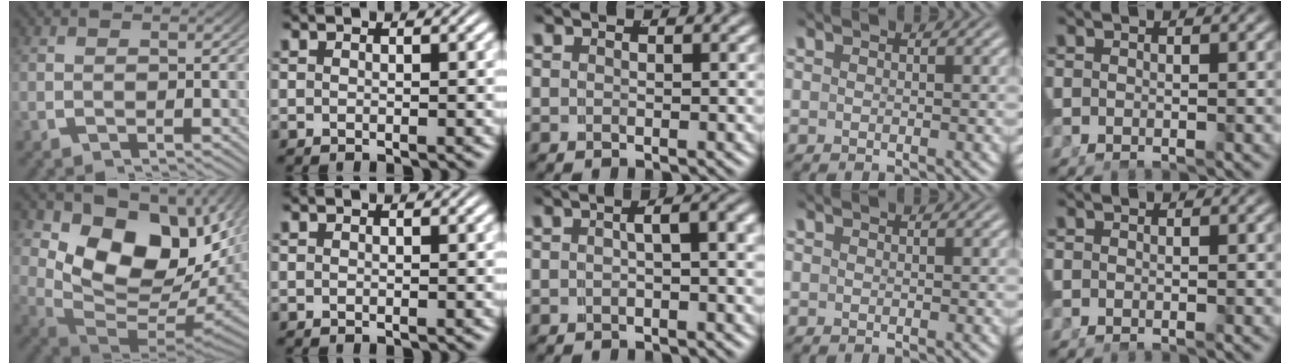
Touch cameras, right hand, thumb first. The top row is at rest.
{"thumb": {"total": 16.1, "force": [0.0, 10.7, 12.1], "torque": [-0.217, -0.062, 0.025]}, "middle": {"total": 2.6, "force": [0.0, 0.5, 2.5], "torque": [-0.024, 0.009, 0.000]}}